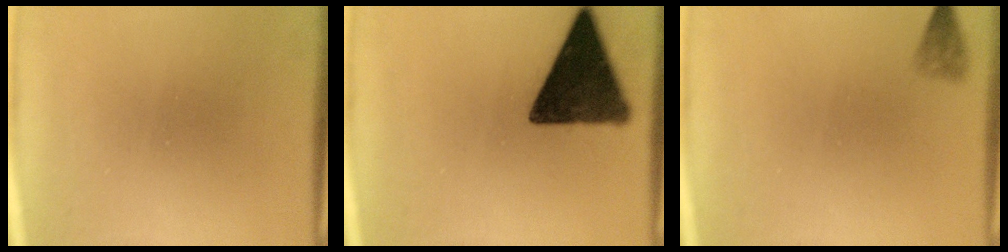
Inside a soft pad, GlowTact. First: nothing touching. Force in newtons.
{"total": 13.9}
{"total": 2.1}